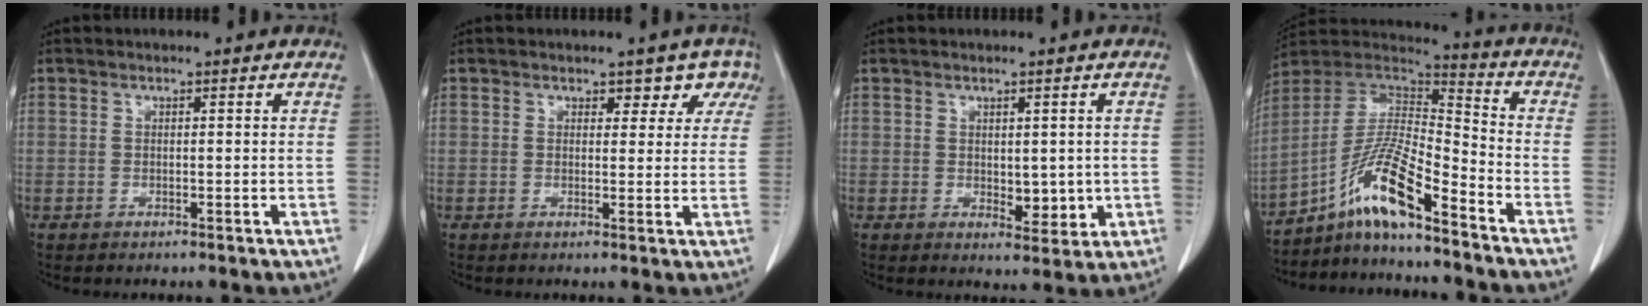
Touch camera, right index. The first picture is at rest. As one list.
[{"total": 3.8, "force": [2.5, 2.5, 1.3], "torque": [0.009, 0.000, 0.018]}, {"total": 4.2, "force": [-0.2, 2.2, 3.5], "torque": [-0.039, -0.008, 0.007]}, {"total": 12.8, "force": [-8.5, 1.2, 9.5], "torque": [-0.183, 0.011, -0.157]}]